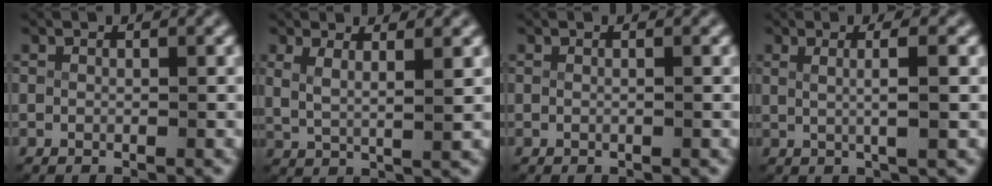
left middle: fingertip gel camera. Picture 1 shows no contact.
{"total": 3.2, "force": [1.5, 1.5, 2.4], "torque": [-0.058, -0.008, 0.033]}
{"total": 0.0}
{"total": 2.9, "force": [0.7, 0.0, 2.8], "torque": [-0.046, 0.000, 0.017]}